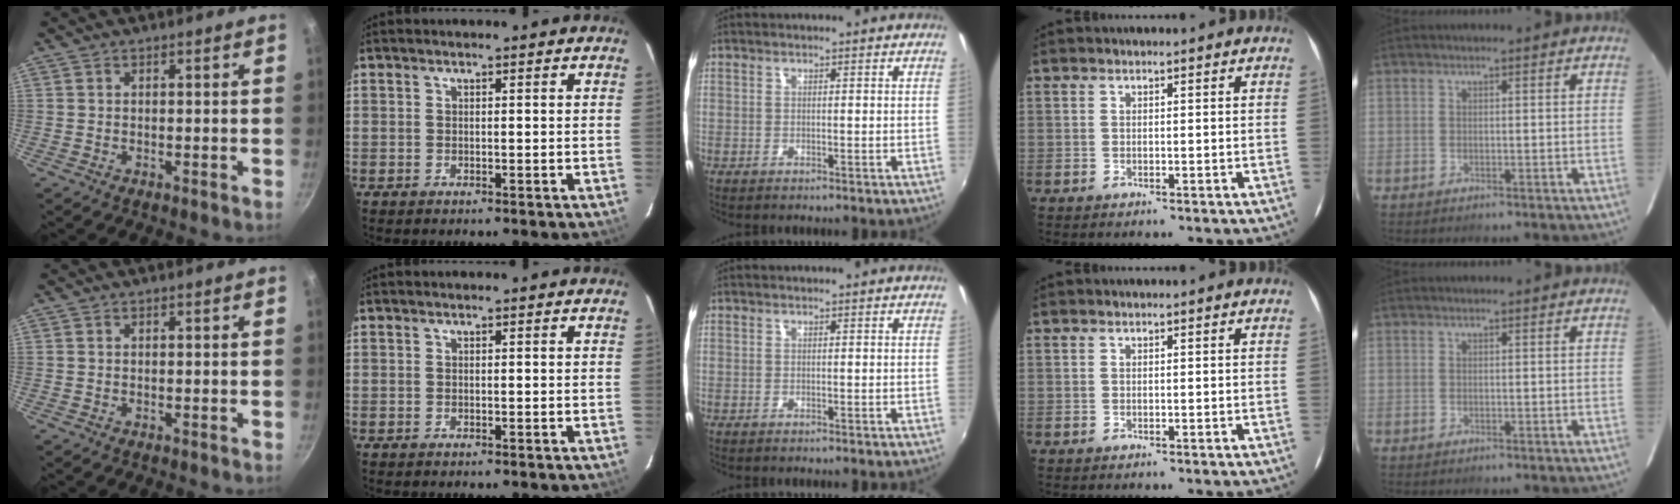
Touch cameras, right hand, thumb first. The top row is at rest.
{}